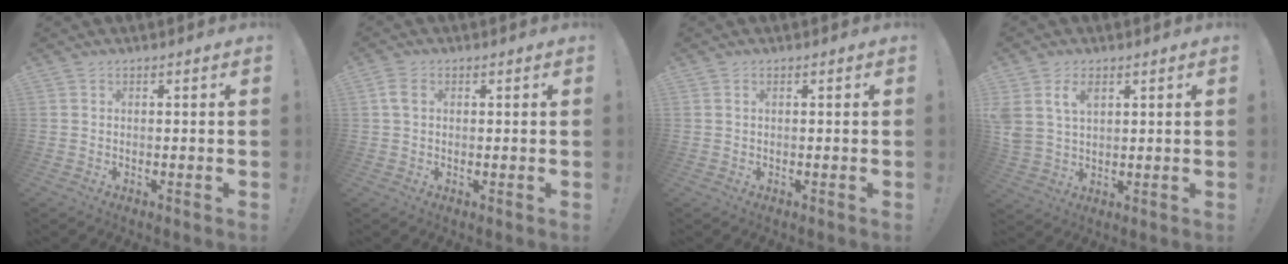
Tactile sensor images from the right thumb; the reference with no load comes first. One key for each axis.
{"total": 3.4, "fx": 1.1, "fy": 2.1, "fz": 2.4, "tx": -0.038, "ty": 0.002, "tz": 0.020}
{"total": 0.5, "fx": 0.3, "fy": 0.1, "fz": 0.4, "tx": -0.011, "ty": 0.002, "tz": 0.005}
{"total": 7.3, "fx": 3.5, "fy": 4.7, "fz": 4.3, "tx": -0.091, "ty": -0.010, "tz": 0.065}